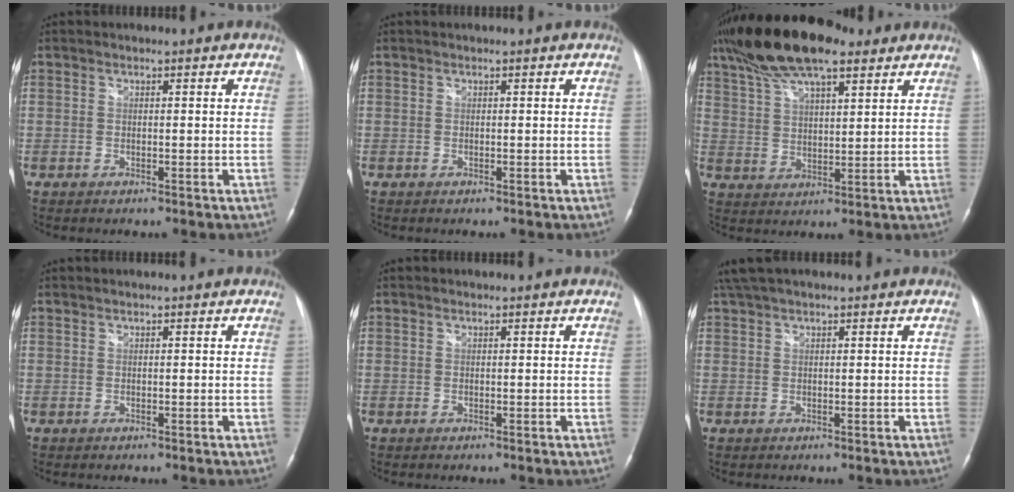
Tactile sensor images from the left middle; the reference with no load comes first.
{"total": 0.0}
{"total": 15.3, "force": [11.0, 4.0, 9.8], "torque": [-0.191, 0.029, 0.197]}
{"total": 0.0}
{"total": 0.0}
{"total": 5.0, "force": [4.0, 1.0, 2.9], "torque": [-0.057, 0.041, 0.075]}